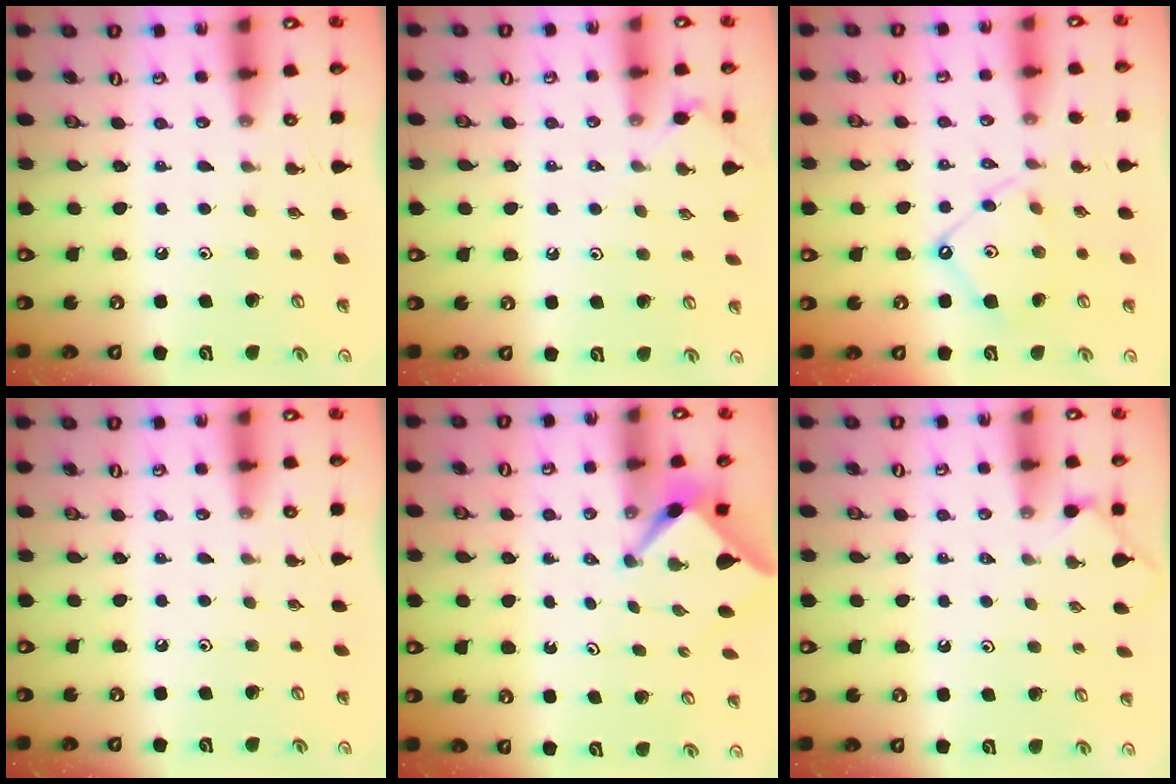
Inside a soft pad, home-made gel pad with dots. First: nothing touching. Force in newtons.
{"total": 3.5, "press": 3.4, "slide": 0.6}
{"total": 9.7, "press": 9.7, "slide": 1.0}
{"total": 0.0}
{"total": 2.6, "press": 2.6, "slide": 0.3}
{"total": 2.1, "press": 2.1, "slide": 0.4}